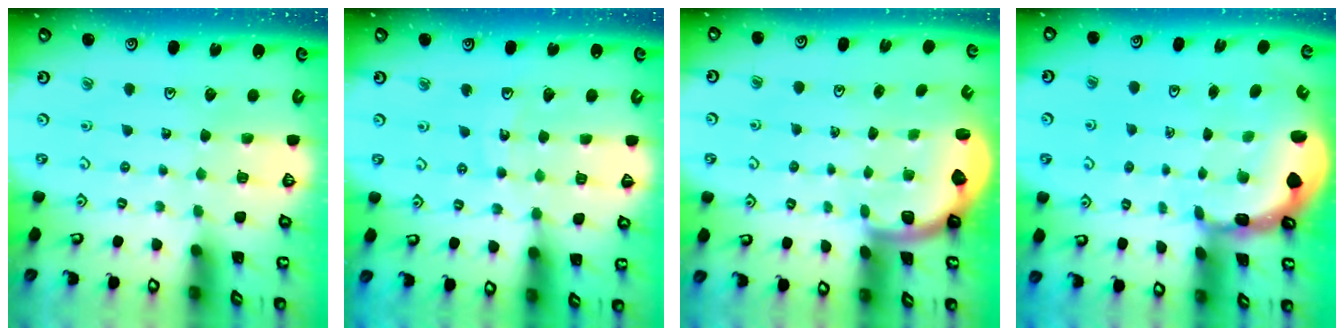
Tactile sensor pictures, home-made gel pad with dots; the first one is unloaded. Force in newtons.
{"total": 9.5, "press": 9.1, "slide": 2.9}
{"total": 1.9, "press": 1.8, "slide": 0.5}
{"total": 2.2, "press": 2.0, "slide": 1.0}